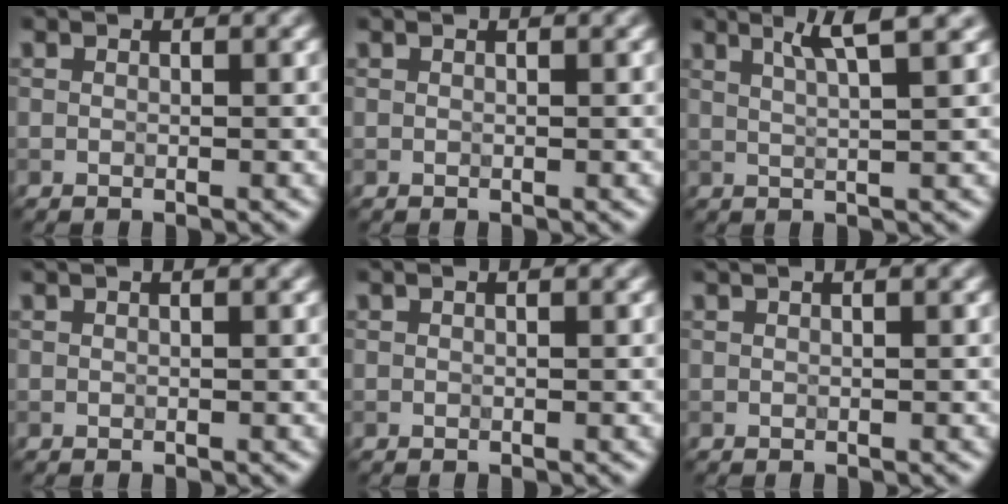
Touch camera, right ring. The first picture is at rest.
{"total": 0.0}
{"total": 3.9, "force": [2.3, 0.6, 3.1], "torque": [-0.037, 0.010, 0.038]}
{"total": 1.0, "force": [0.6, 0.3, 0.7], "torque": [-0.011, 0.003, 0.002]}
{"total": 0.0}
{"total": 1.6, "force": [0.9, 0.6, 1.1], "torque": [-0.009, -0.001, 0.004]}